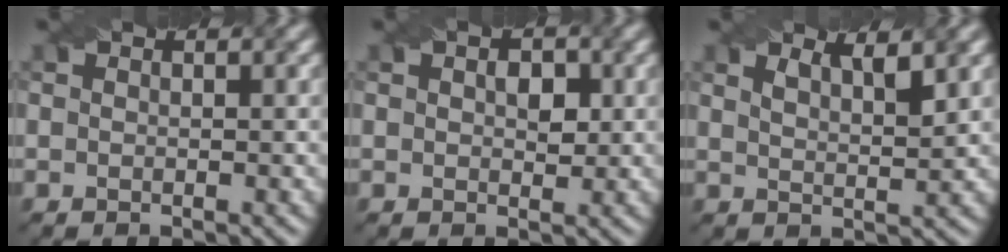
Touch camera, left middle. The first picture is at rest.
{"total": 2.1, "force": [0.5, 1.3, 1.6], "torque": [-0.019, -0.002, 0.010]}
{"total": 2.9, "force": [1.9, 0.9, 2.0], "torque": [-0.020, 0.006, 0.023]}